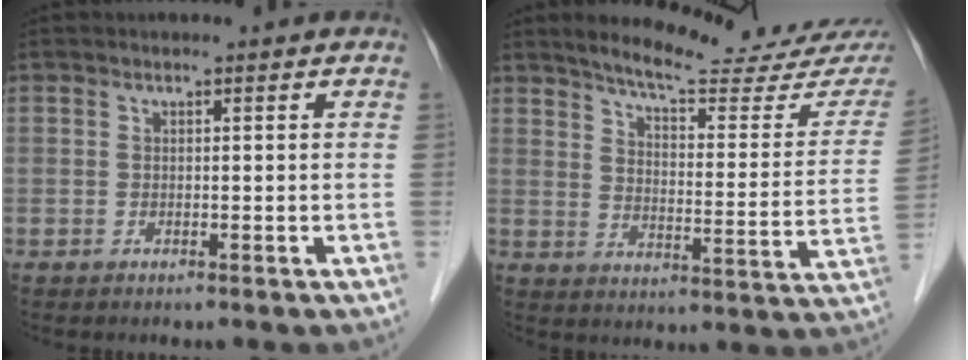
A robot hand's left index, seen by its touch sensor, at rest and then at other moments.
{"total": 18.9, "force": [17.0, 2.1, 8.0], "torque": [-0.107, -0.060, 0.210]}